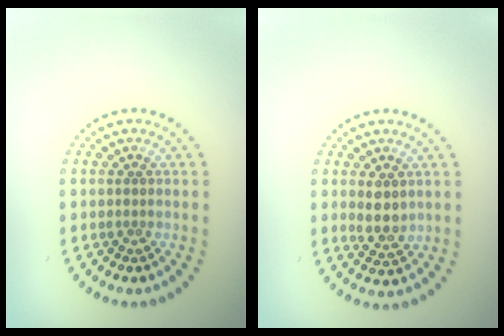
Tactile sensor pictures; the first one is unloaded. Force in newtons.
{"total": 2.3, "press": 2.0, "slide": 1.0}